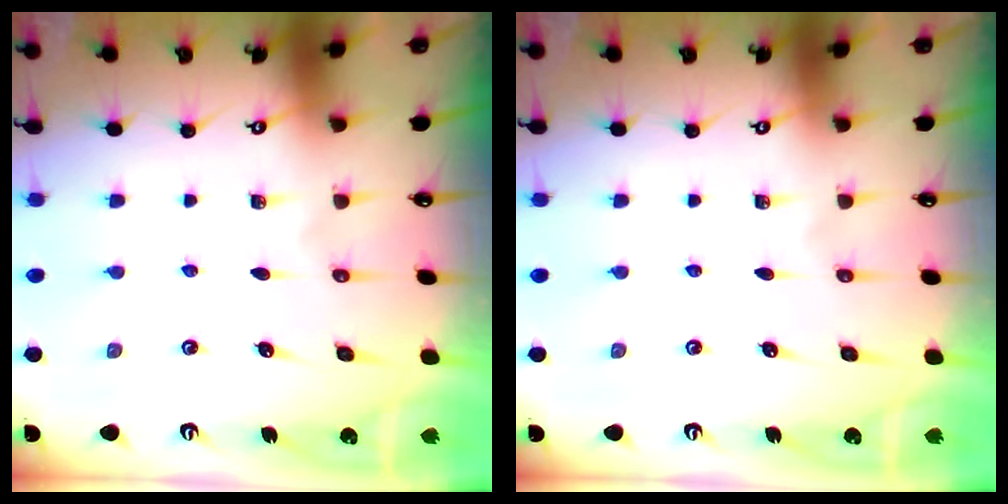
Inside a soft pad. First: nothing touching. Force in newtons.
{"total": 0.0}